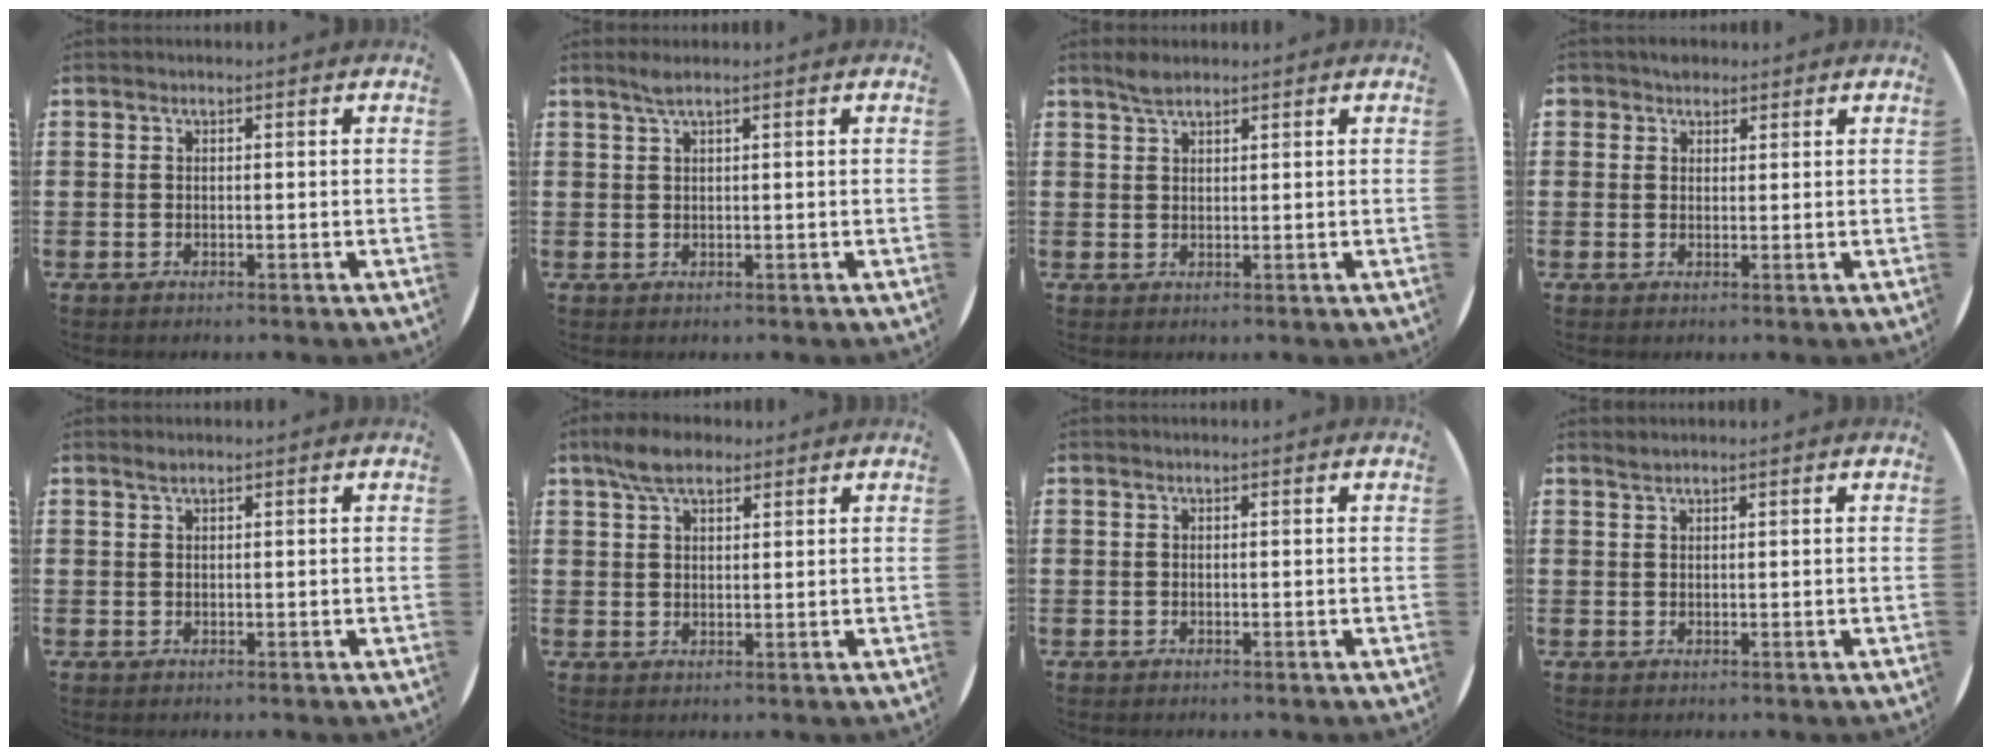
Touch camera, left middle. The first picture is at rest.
{"total": 1.3, "force": [0.9, -0.1, 0.9], "torque": [-0.018, 0.001, 0.015]}
{"total": 2.0, "force": [1.7, 0.6, 0.8], "torque": [-0.019, 0.003, 0.032]}
{"total": 1.9, "force": [1.5, 1.1, 0.0], "torque": [0.013, -0.002, 0.027]}
{"total": 0.7, "force": [0.6, 0.0, 0.3], "torque": [-0.007, 0.000, 0.011]}
{"total": 4.8, "force": [3.7, 2.1, 2.4], "torque": [-0.047, 0.002, 0.066]}
{"total": 0.0}
{"total": 0.7, "force": [0.7, -0.1, 0.0], "torque": [-0.001, -0.001, 0.014]}